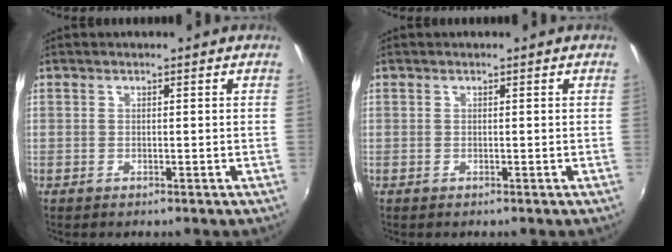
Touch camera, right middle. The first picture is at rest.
{"total": 0.0}